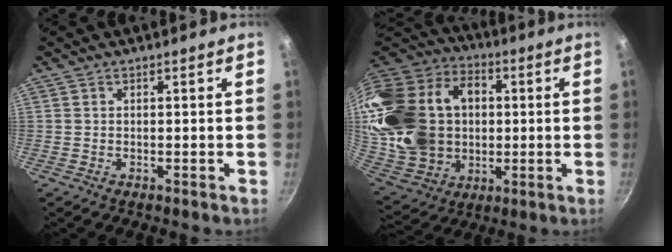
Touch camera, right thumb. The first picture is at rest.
{"total": 30.7, "force": [2.8, 23.3, 19.7], "torque": [-0.385, 0.027, 0.068]}